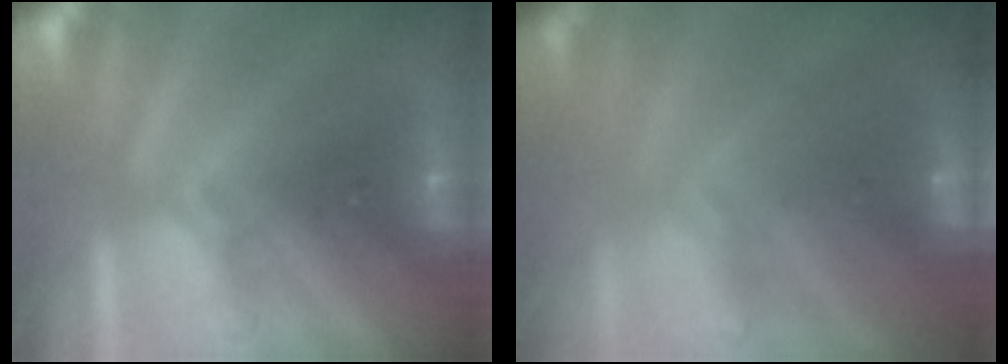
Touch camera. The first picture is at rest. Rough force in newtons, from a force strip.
{"total": 11.1}